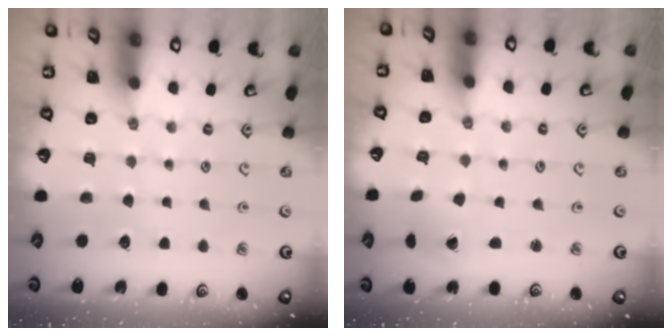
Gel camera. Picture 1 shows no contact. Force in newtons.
{"total": 1.2, "press": 1.2, "slide": 0.2}